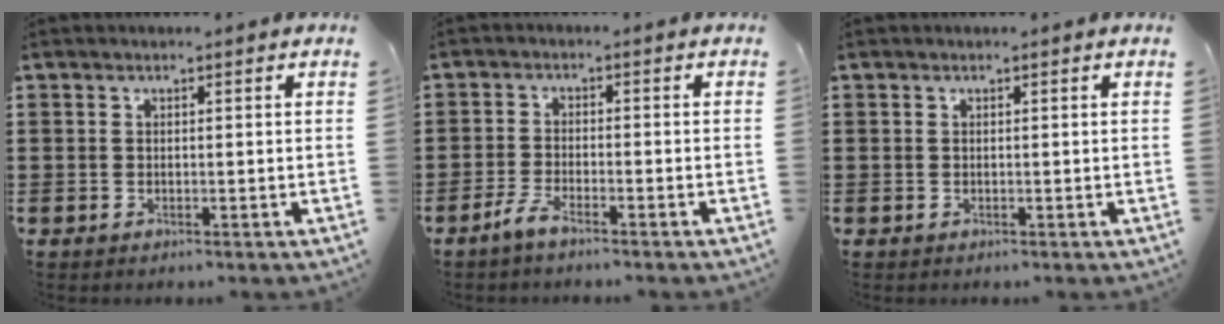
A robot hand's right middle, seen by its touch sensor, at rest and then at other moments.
{"total": 3.2, "force": [-2.5, 0.5, 1.9], "torque": [-0.053, -0.001, -0.056]}
{"total": 0.0}